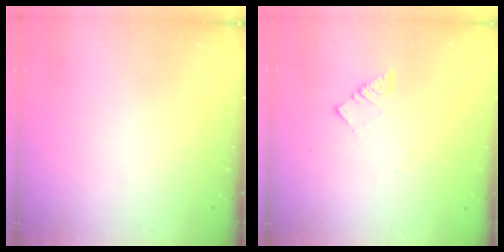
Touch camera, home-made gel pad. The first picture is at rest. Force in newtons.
{"total": 2.9, "press": 2.8, "slide": 0.6}